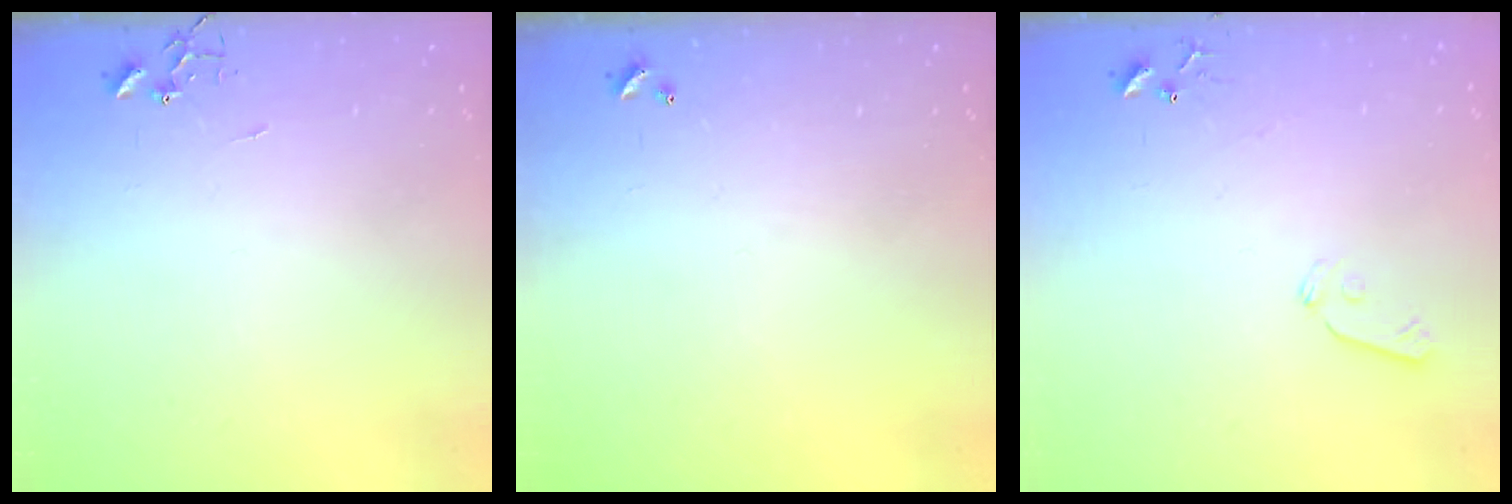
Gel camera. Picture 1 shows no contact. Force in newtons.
{"total": 0.0}
{"total": 5.9, "press": 5.8, "slide": 0.6}